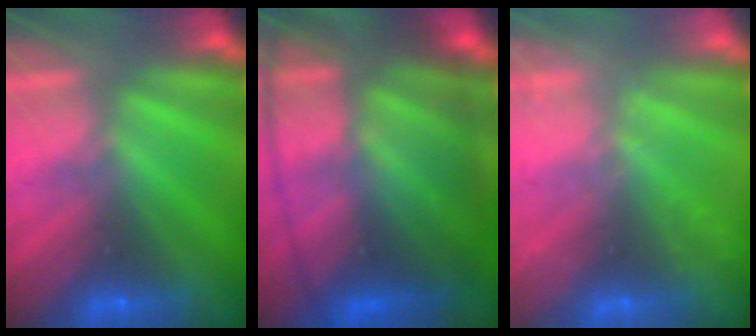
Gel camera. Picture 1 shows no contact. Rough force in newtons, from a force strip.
{"total": 7.5}
{"total": 2.3}